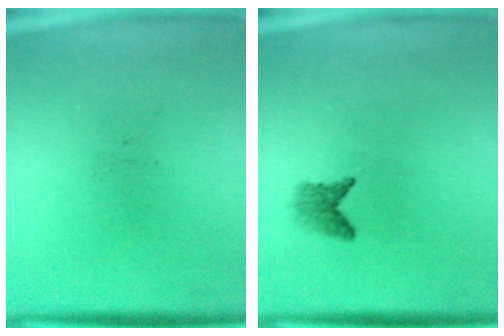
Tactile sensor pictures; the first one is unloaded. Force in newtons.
{"total": 1.9}